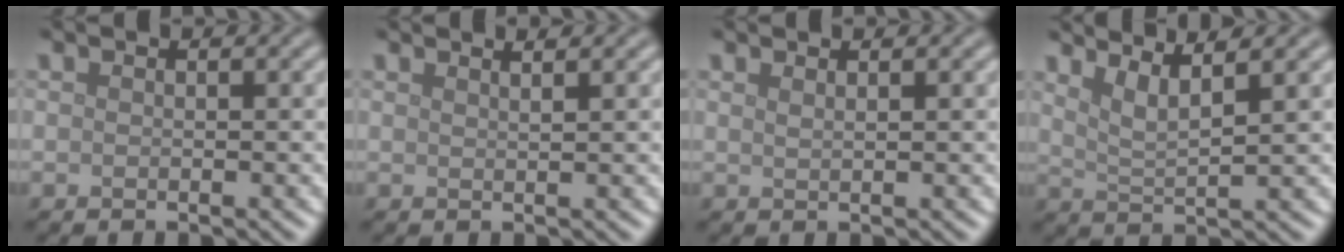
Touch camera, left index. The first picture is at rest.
{"total": 1.7, "force": [1.3, 0.6, 1.0], "torque": [0.001, 0.005, 0.000]}
{"total": 1.1, "force": [0.7, 0.4, 0.7], "torque": [-0.004, 0.001, 0.006]}
{"total": 3.4, "force": [2.4, 0.6, 2.3], "torque": [-0.034, 0.001, 0.047]}